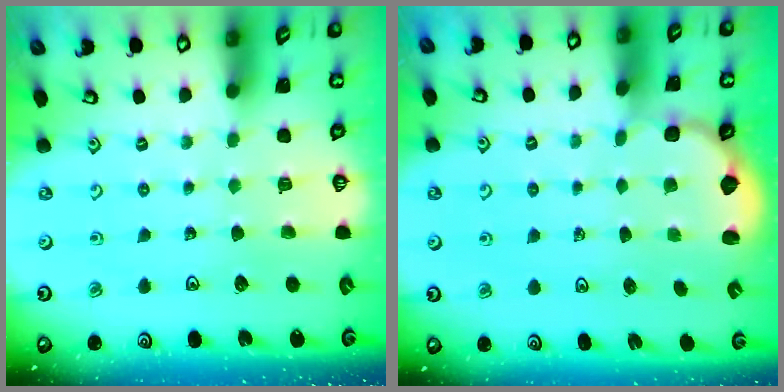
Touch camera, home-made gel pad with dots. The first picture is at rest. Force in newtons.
{"total": 2.1, "press": 1.4, "slide": 1.5}